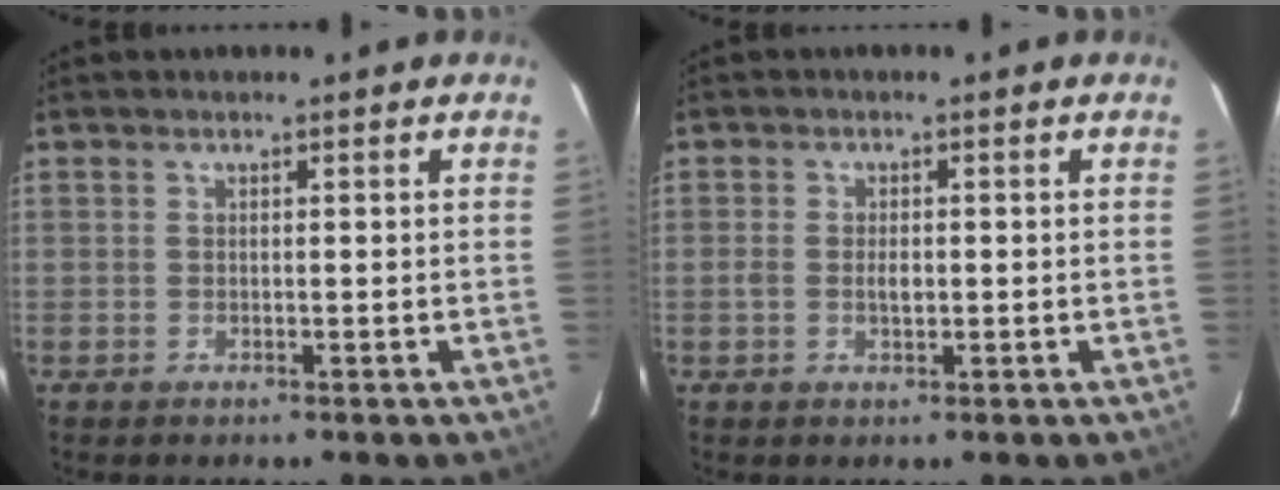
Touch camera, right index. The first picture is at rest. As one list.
[{"total": 2.2, "force": [-0.4, 1.2, 1.8], "torque": [-0.035, 0.002, -0.007]}]